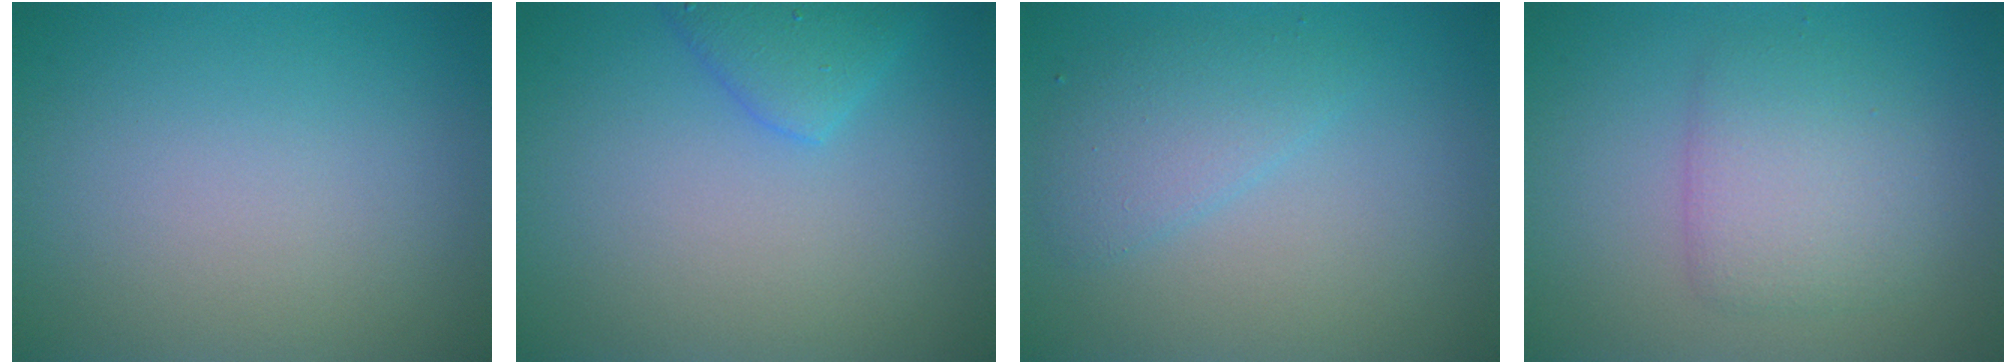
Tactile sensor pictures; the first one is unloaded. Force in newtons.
{"total": 2.5, "press": 2.5, "slide": 0.2}
{"total": 2.5, "press": 2.5, "slide": 0.1}
{"total": 3.5, "press": 3.5, "slide": 0.2}